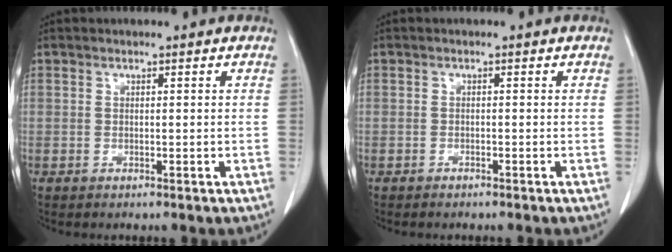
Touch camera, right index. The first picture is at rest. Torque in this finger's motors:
{"motor_torque": [0.19, -0.16, 0.05, 0.01]}